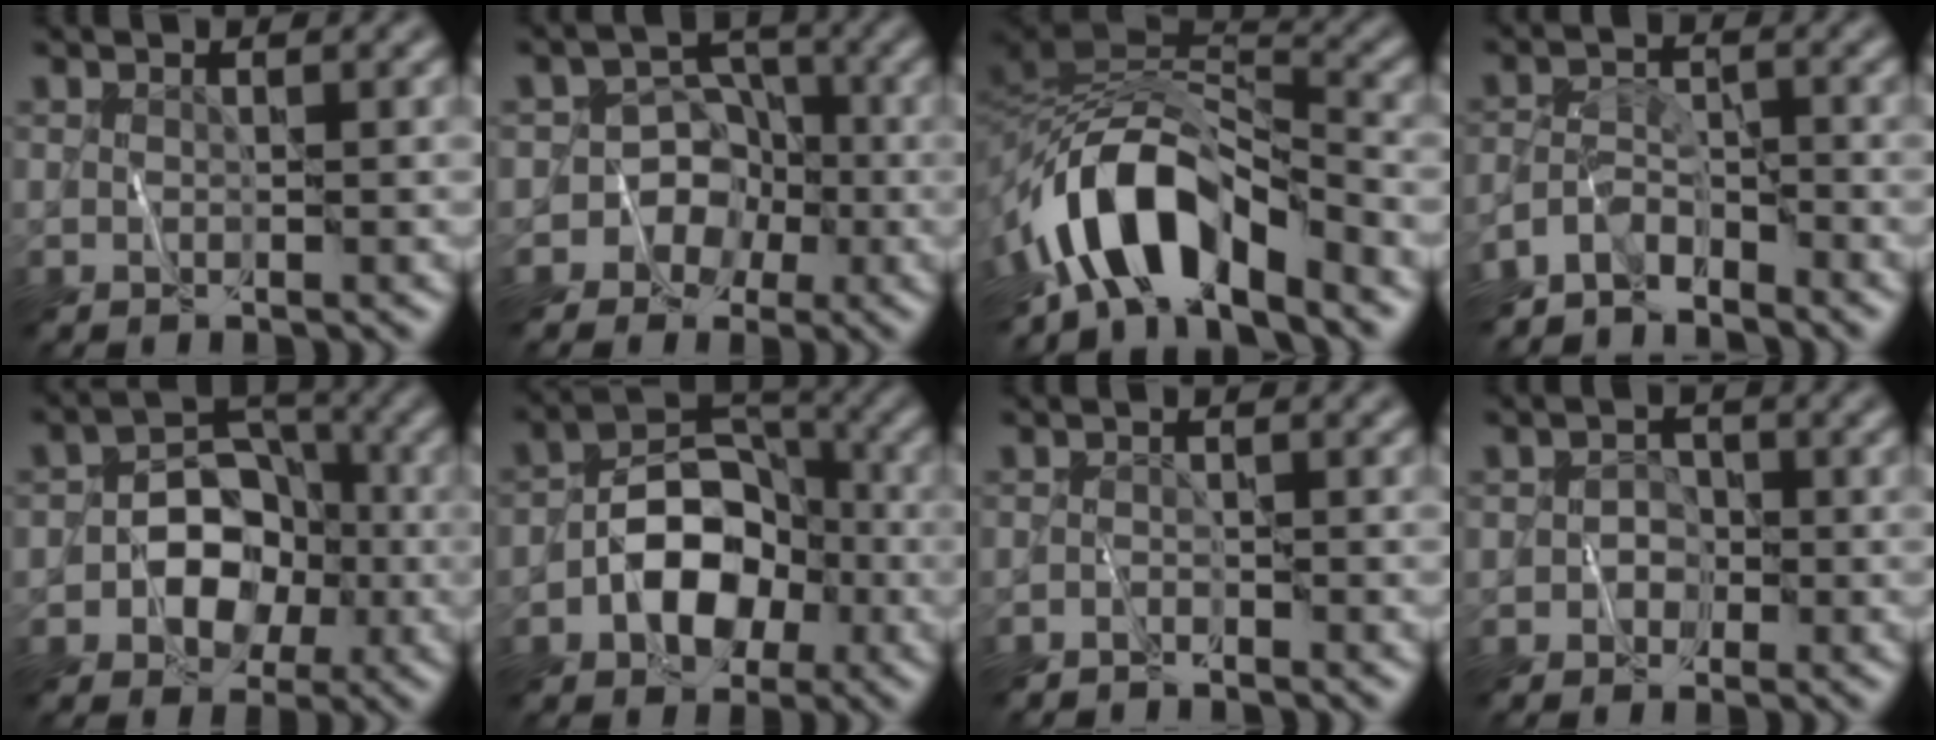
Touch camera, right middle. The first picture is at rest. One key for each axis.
{"total": 6.2, "fx": -2.8, "fy": 5.6, "fz": 0.4, "tx": 0.033, "ty": 0.015, "tz": -0.065}
{"total": 10.2, "fx": -5.8, "fy": 4.2, "fz": 7.2, "tx": -0.114, "ty": 0.014, "tz": -0.113}
{"total": 3.7, "fx": -3.2, "fy": 1.4, "fz": 1.2, "tx": -0.014, "ty": 0.000, "tz": -0.070}
{"total": 5.3, "fx": -1.1, "fy": 4.2, "fz": 3.0, "tx": -0.019, "ty": 0.008, "tz": -0.033}
{"total": 6.4, "fx": -2.0, "fy": 4.5, "fz": 4.2, "tx": -0.052, "ty": 0.010, "tz": -0.038}
{"total": 1.0, "fx": -1.0, "fy": 0.2, "fz": 0.1, "tx": 0.000, "ty": 0.004, "tz": -0.022}
{"total": 1.2, "fx": -0.3, "fy": 1.1, "fz": 0.4, "tx": 0.012, "ty": 0.006, "tz": -0.014}